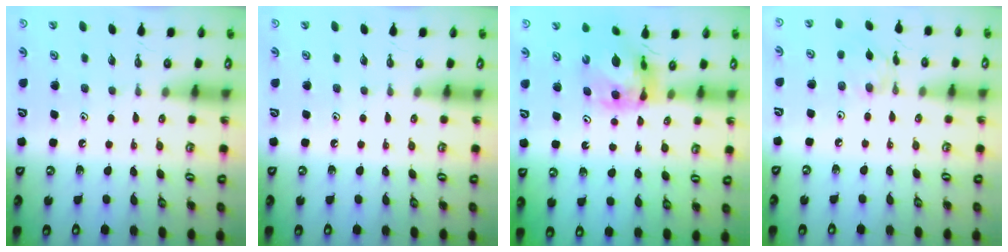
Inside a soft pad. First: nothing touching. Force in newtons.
{"total": 0.0}
{"total": 11.0, "press": 10.9, "slide": 1.4}
{"total": 3.2, "press": 3.2, "slide": 0.2}